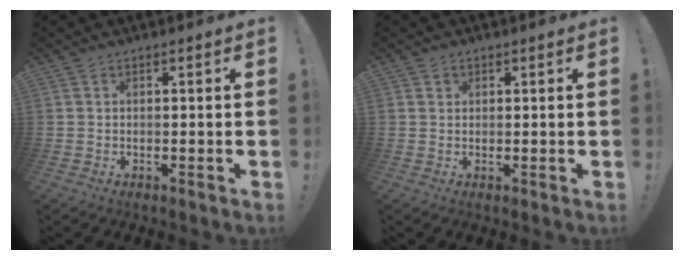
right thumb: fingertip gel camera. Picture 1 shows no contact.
{"total": 1.2, "force": [0.7, 1.0, 0.1], "torque": [0.001, -0.001, 0.013]}